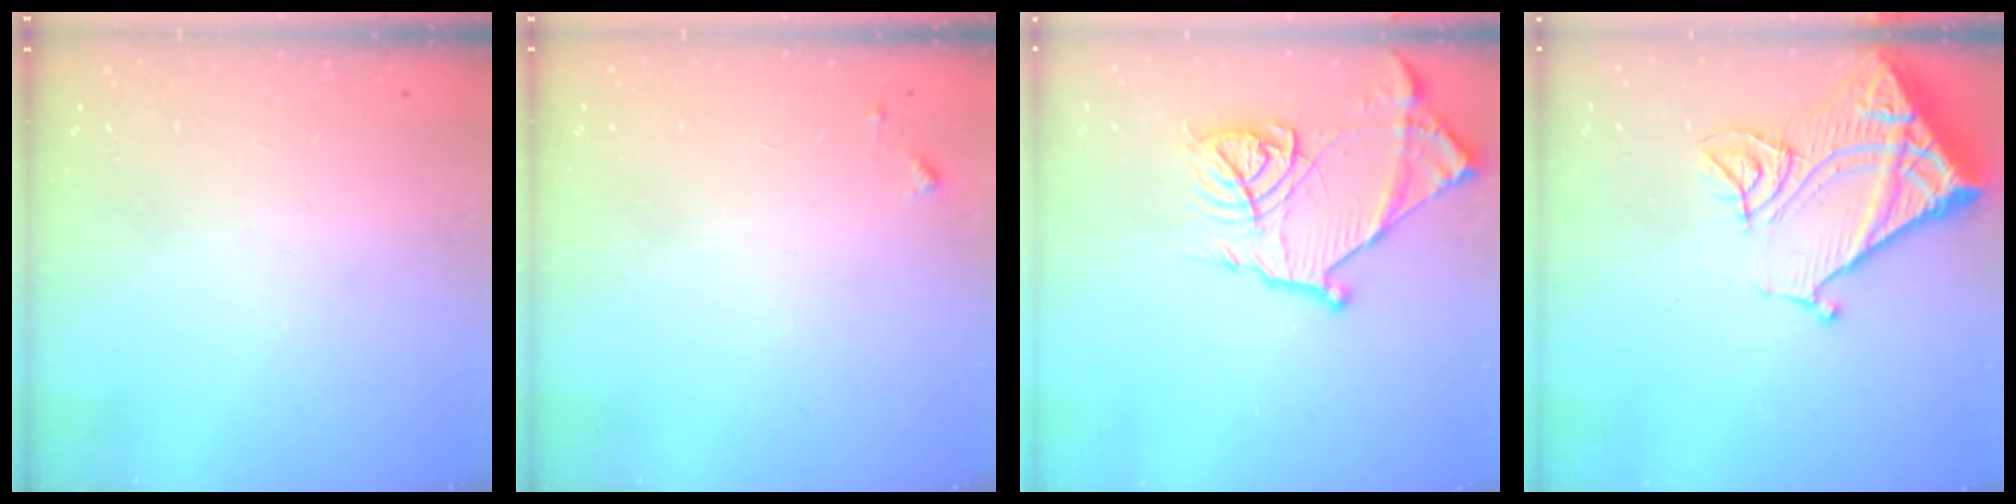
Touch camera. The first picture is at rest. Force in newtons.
{"total": 5.1, "press": 5.1, "slide": 0.4}
{"total": 18.2, "press": 18.2, "slide": 1.4}
{"total": 18.4, "press": 18.3, "slide": 2.4}